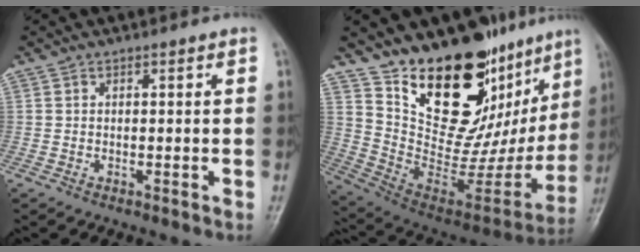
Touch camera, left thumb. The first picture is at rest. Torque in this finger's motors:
{"motor_torque": [3.73, 1.28, 1.17, -1.59, 0.33]}